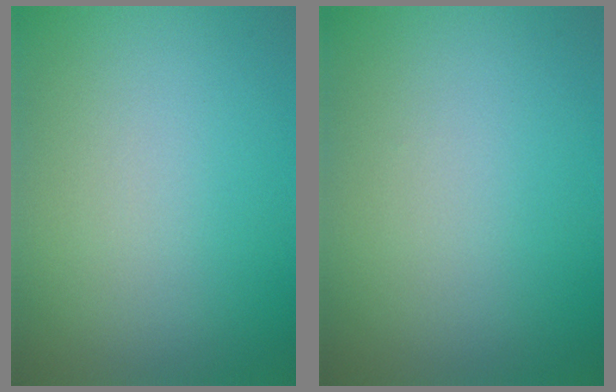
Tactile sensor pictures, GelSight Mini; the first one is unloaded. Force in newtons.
{"total": 0.0}